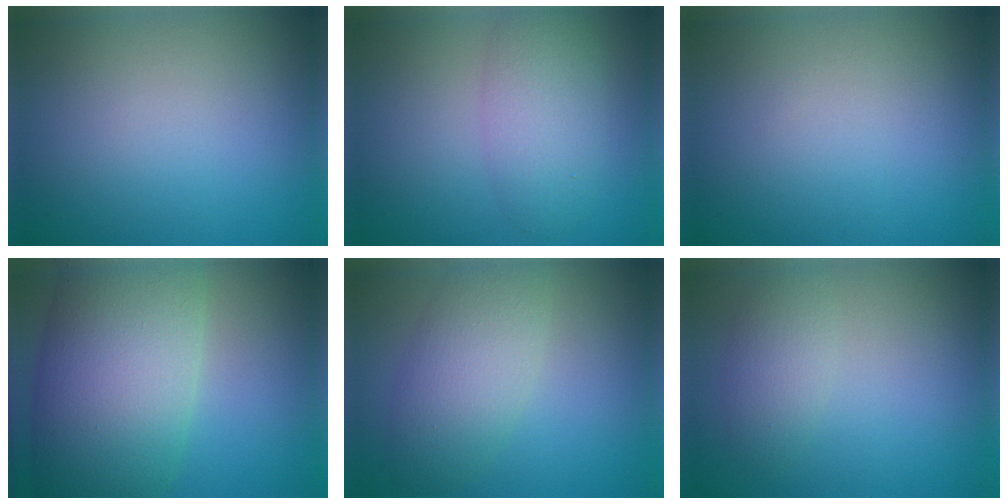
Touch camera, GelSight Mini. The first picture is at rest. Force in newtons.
{"total": 4.2, "press": 4.2, "slide": 0.2}
{"total": 0.0}
{"total": 13.0, "press": 13.0, "slide": 0.6}
{"total": 5.2, "press": 5.2, "slide": 0.2}
{"total": 2.6, "press": 2.6, "slide": 0.1}